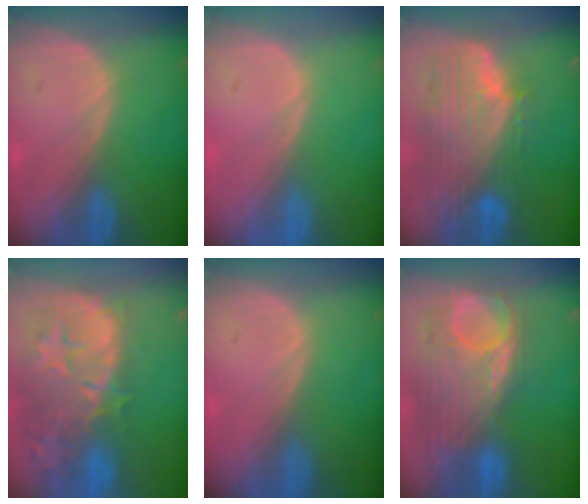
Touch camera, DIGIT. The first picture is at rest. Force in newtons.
{"total": 0.0}
{"total": 11.5, "press": 9.8, "slide": 6.0}
{"total": 14.7, "press": 11.8, "slide": 8.8}
{"total": 0.0}
{"total": 12.4, "press": 10.5, "slide": 6.5}